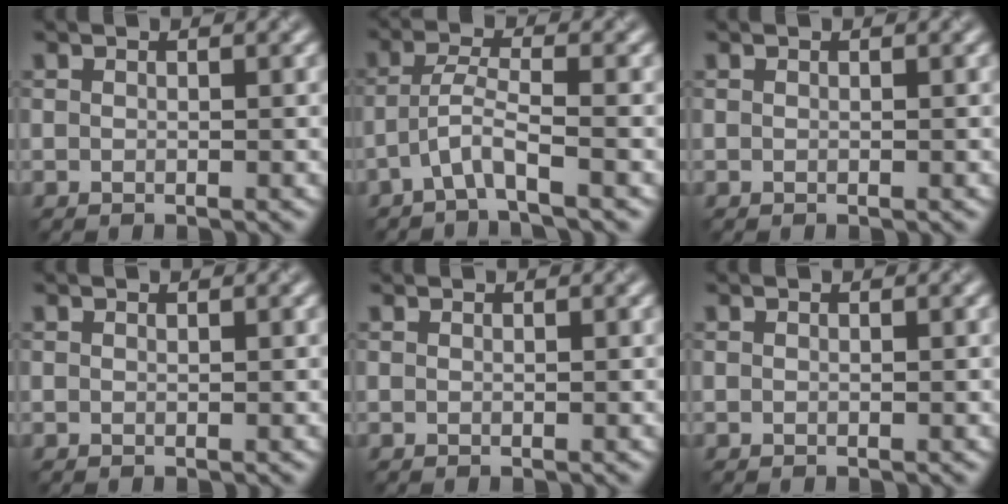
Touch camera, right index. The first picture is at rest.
{"total": 3.0, "force": [-2.2, -0.1, 2.0], "torque": [-0.042, 0.014, -0.045]}
{"total": 0.0}
{"total": 0.0}
{"total": 0.6, "force": [0.6, 0.1, 0.1], "torque": [-0.005, 0.000, 0.007]}
{"total": 0.0}